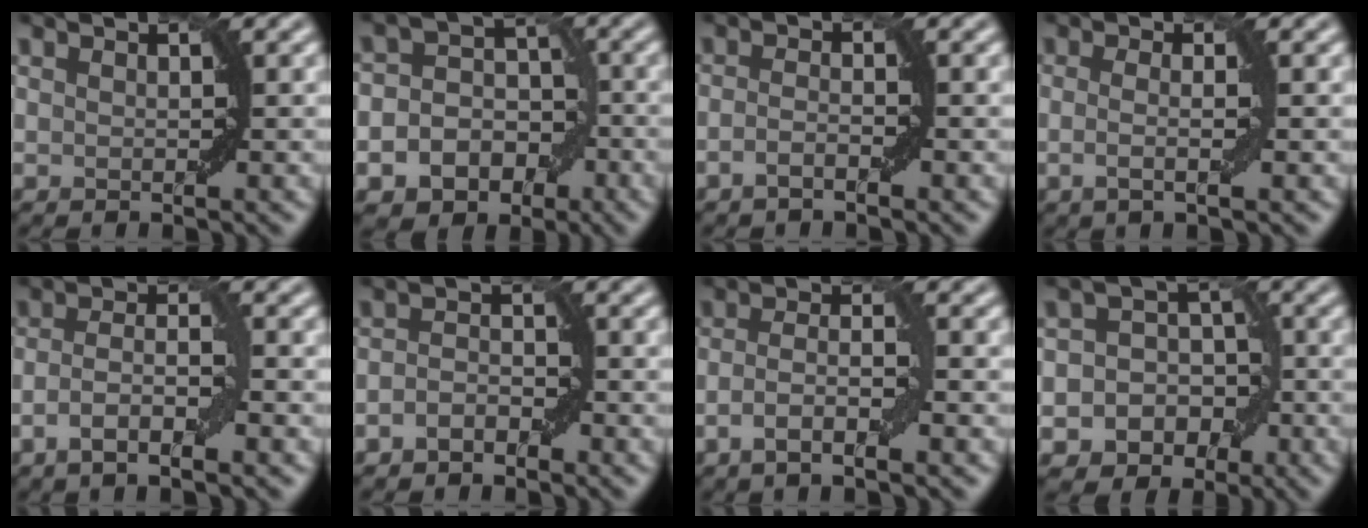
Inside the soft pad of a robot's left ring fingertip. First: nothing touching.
{"total": 7.8, "force": [-3.1, 6.6, 2.7], "torque": [-0.024, 0.010, -0.064]}
{"total": 1.3, "force": [-0.8, 0.3, 1.0], "torque": [-0.020, 0.004, -0.018]}
{"total": 2.4, "force": [-0.2, 0.6, 2.3], "torque": [-0.039, -0.002, -0.013]}
{"total": 3.7, "force": [-1.5, 0.8, 3.2], "torque": [-0.060, 0.004, -0.033]}
{"total": 1.9, "force": [-1.1, 1.1, 1.1], "torque": [-0.022, 0.005, -0.024]}
{"total": 3.2, "force": [-1.3, 0.6, 2.9], "torque": [-0.054, 0.004, -0.029]}
{"total": 6.7, "force": [-2.7, 5.8, 1.9], "torque": [-0.006, 0.012, -0.057]}